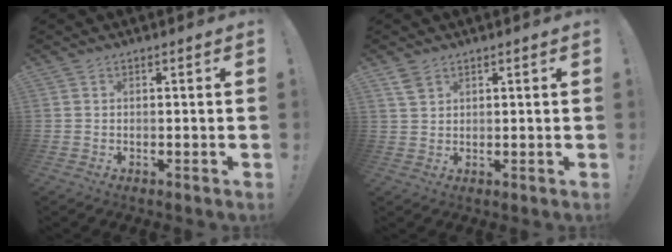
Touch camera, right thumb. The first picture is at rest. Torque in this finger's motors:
{"motor_torque": [-0.22, 0.16, 0.33, 0.17, 0.00]}